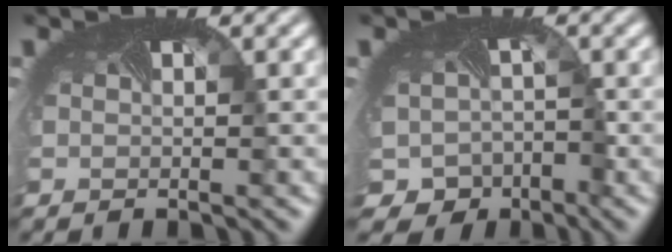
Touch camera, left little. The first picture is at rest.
{"total": 6.9, "force": [-3.8, 5.6, 1.2], "torque": [-0.011, -0.038, -0.055]}